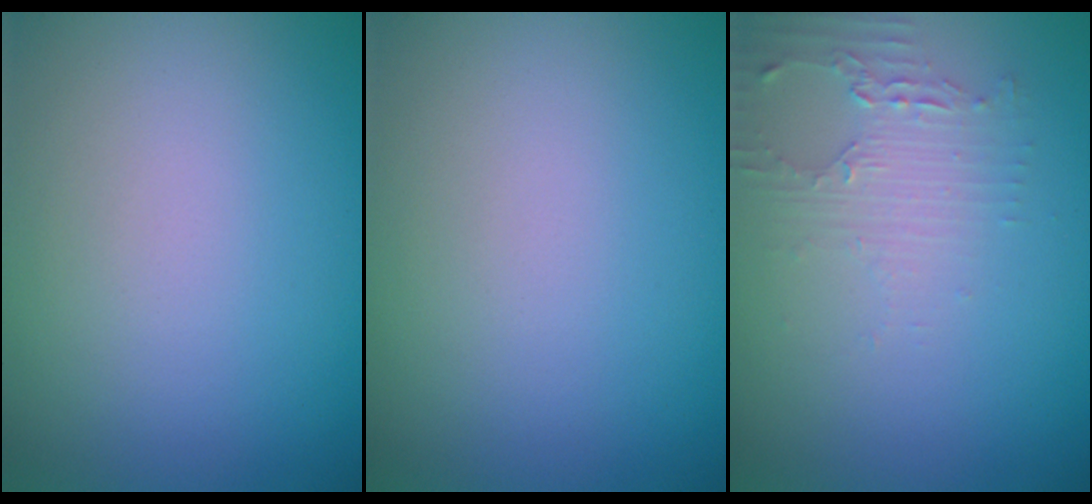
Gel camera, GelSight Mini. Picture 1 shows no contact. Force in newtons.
{"total": 0.0}
{"total": 1.8, "press": 1.8, "slide": 0.4}